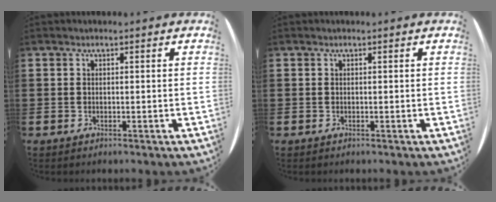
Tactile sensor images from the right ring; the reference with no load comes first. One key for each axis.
{"total": 0.0}